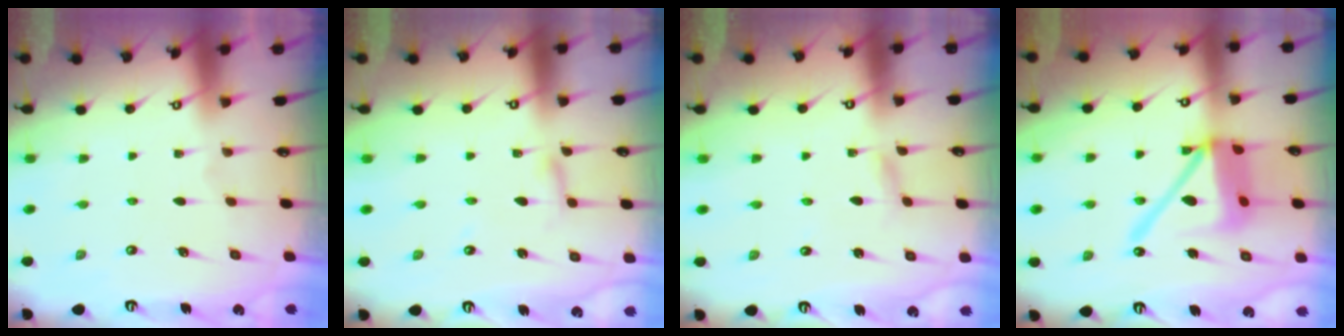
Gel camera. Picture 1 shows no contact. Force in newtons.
{"total": 2.4, "press": 2.4, "slide": 0.1}
{"total": 2.2, "press": 2.2, "slide": 0.1}
{"total": 16.9, "press": 16.8, "slide": 1.8}